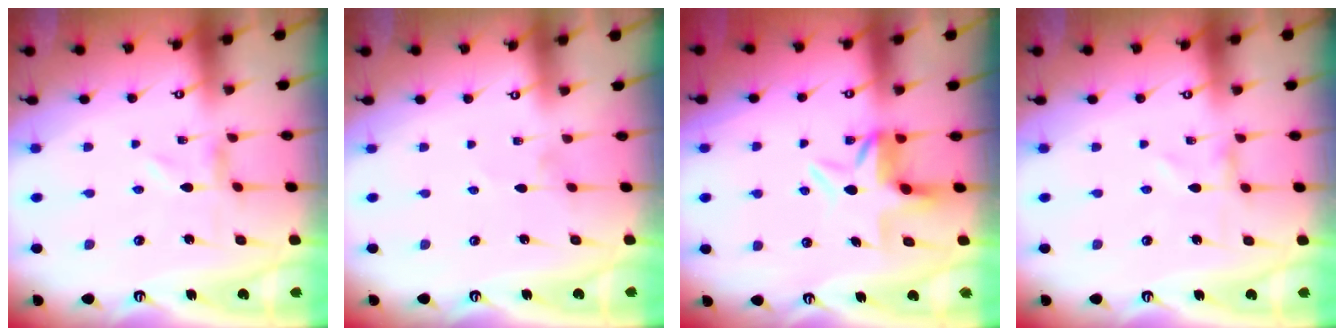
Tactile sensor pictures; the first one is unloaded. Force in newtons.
{"total": 0.0}
{"total": 6.5, "press": 6.2, "slide": 2.0}
{"total": 0.9, "press": 0.9, "slide": 0.1}